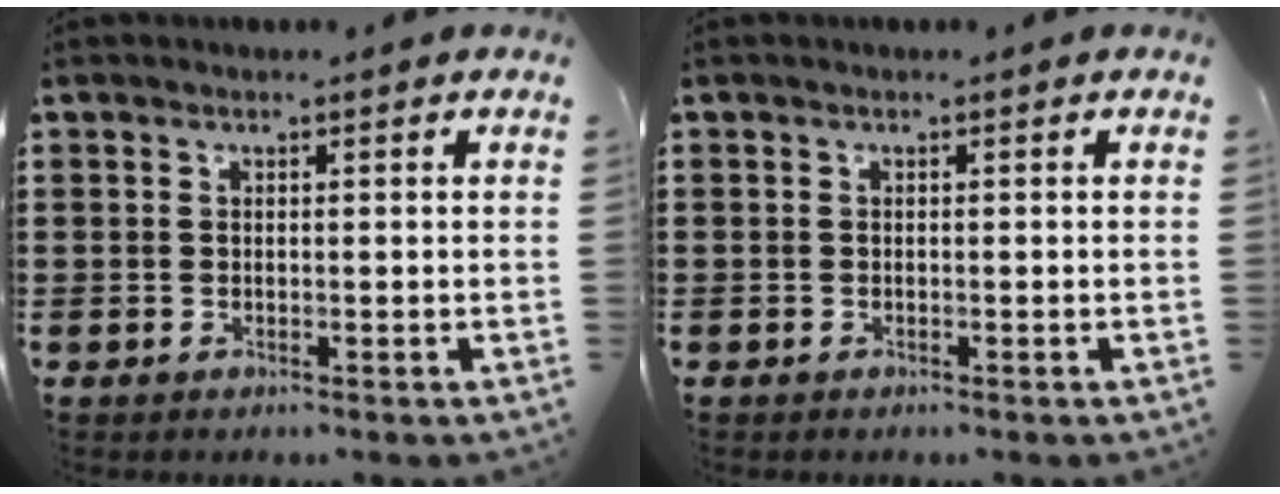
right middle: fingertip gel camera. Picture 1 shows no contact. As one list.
[{"total": 0.0}]